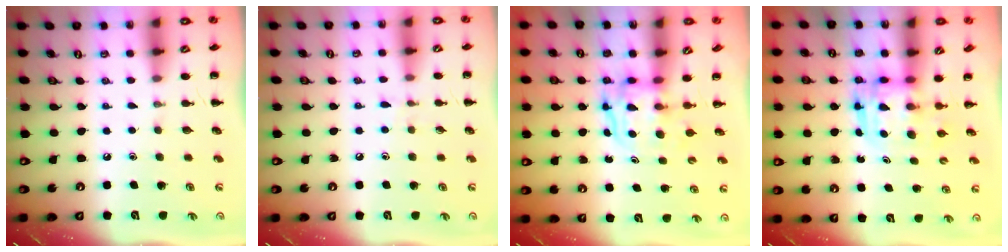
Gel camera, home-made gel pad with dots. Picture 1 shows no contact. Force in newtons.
{"total": 4.7, "press": 4.4, "slide": 1.7}
{"total": 3.8, "press": 3.8, "slide": 0.4}
{"total": 3.4, "press": 3.4, "slide": 0.3}